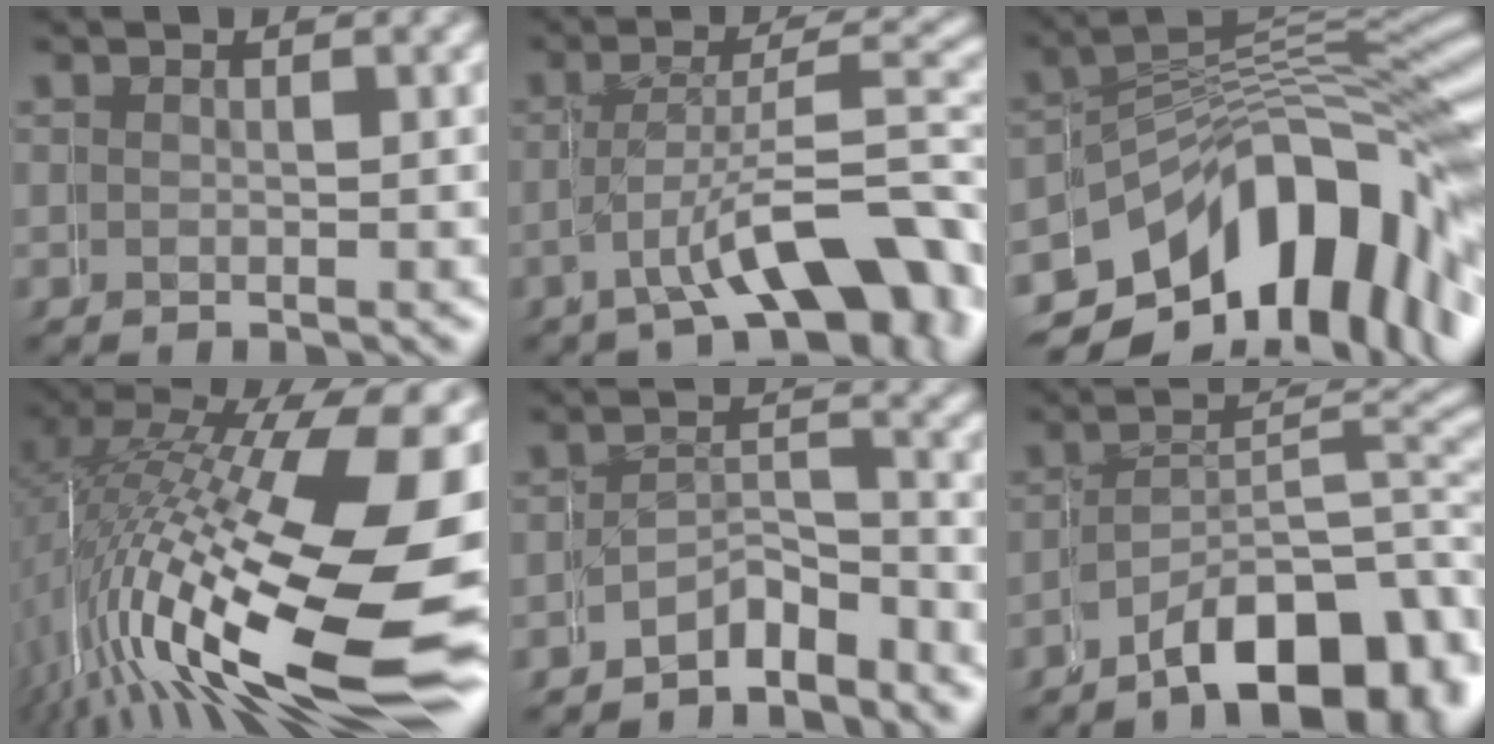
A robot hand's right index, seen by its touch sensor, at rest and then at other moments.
{"total": 6.6, "force": [-3.8, 2.0, 5.0], "torque": [-0.079, -0.015, -0.051]}
{"total": 15.8, "force": [-5.8, 10.0, 10.8], "torque": [-0.167, -0.014, -0.083]}
{"total": 17.5, "force": [-3.0, 7.0, 15.8], "torque": [-0.249, -0.024, -0.019]}
{"total": 4.4, "force": [-4.2, 1.1, -0.1], "torque": [0.014, -0.011, -0.070]}
{"total": 9.3, "force": [-5.3, 4.5, 6.2], "torque": [-0.069, -0.022, -0.075]}